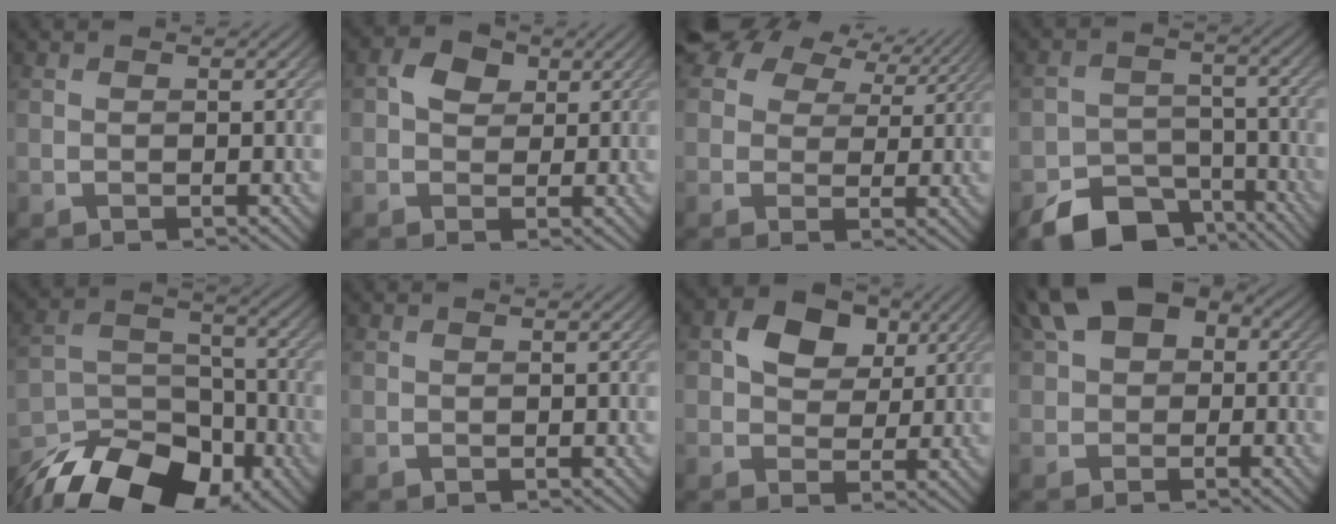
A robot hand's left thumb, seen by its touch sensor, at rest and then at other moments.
{"total": 3.1, "force": [0.7, 2.4, 1.8], "torque": [-0.034, 0.006, 0.005]}
{"total": 9.3, "force": [5.5, 5.8, 4.8], "torque": [-0.107, 0.026, 0.077]}
{"total": 9.6, "force": [-6.7, 5.5, 4.2], "torque": [-0.074, -0.021, -0.108]}
{"total": 16.1, "force": [-11.9, 8.0, 7.4], "torque": [-0.161, -0.030, -0.191]}
{"total": 0.0}
{"total": 6.3, "force": [2.2, 4.6, 3.7], "torque": [-0.066, 0.002, 0.029]}
{"total": 7.6, "force": [2.0, 5.4, 5.1], "torque": [-0.087, 0.017, 0.019]}